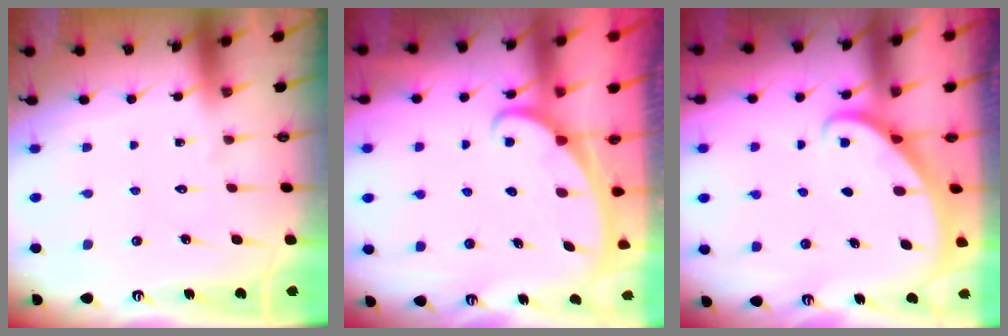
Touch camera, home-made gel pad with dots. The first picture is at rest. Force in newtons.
{"total": 2.0, "press": 2.0, "slide": 0.1}
{"total": 1.8, "press": 1.8, "slide": 0.0}